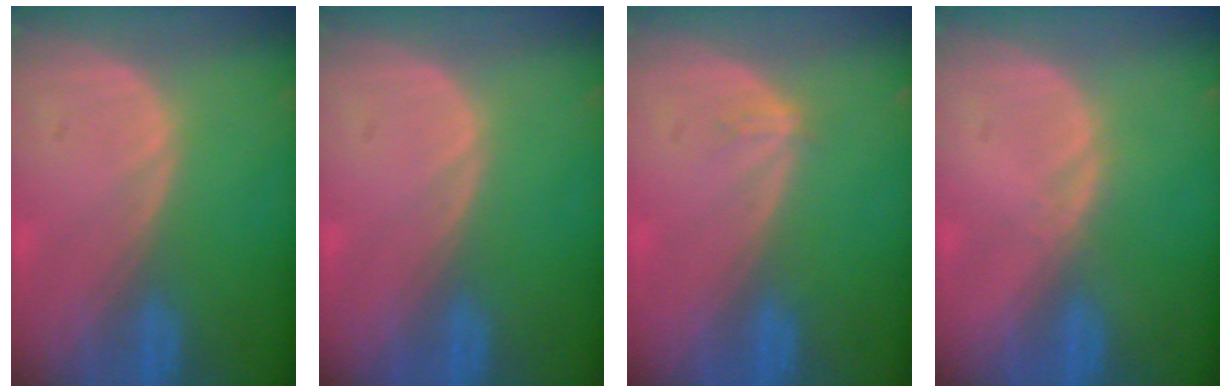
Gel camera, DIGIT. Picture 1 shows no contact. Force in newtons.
{"total": 0.0}
{"total": 1.2, "press": 0.8, "slide": 0.8}
{"total": 0.8, "press": 0.6, "slide": 0.5}